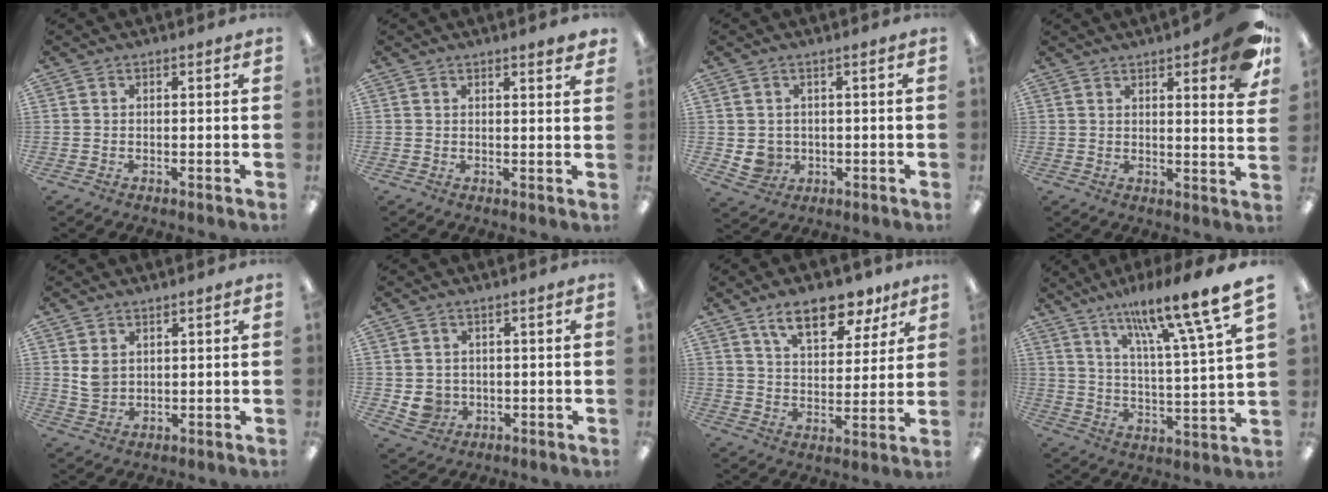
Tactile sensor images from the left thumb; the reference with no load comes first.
{"total": 2.0, "force": [1.8, -0.1, 0.8], "torque": [-0.012, -0.007, 0.031]}
{"total": 3.8, "force": [0.7, 3.6, 1.0], "torque": [-0.024, -0.002, 0.015]}
{"total": 9.5, "force": [6.0, 2.1, 7.0], "torque": [-0.090, -0.030, 0.096]}
{"total": 3.6, "force": [1.9, 2.4, 1.8], "torque": [-0.030, -0.003, 0.036]}
{"total": 3.9, "force": [0.6, 3.7, 1.1], "torque": [-0.026, 0.001, 0.012]}
{"total": 13.1, "force": [9.1, 6.1, 7.2], "torque": [-0.107, -0.037, 0.160]}
{"total": 16.2, "force": [12.4, 1.6, 10.3], "torque": [-0.167, -0.083, 0.195]}